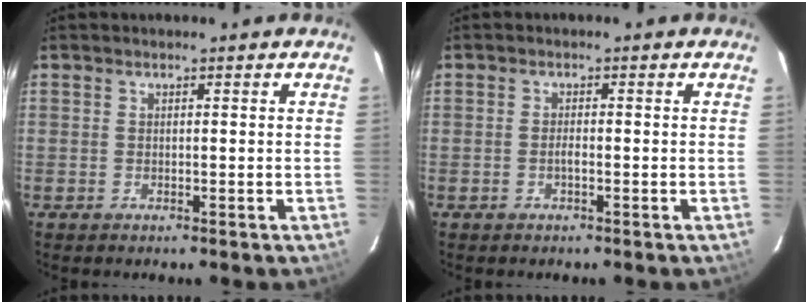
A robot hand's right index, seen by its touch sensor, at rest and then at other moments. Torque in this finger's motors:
{"motor_torque": [0.41, -0.22, 0.09, 0.03]}